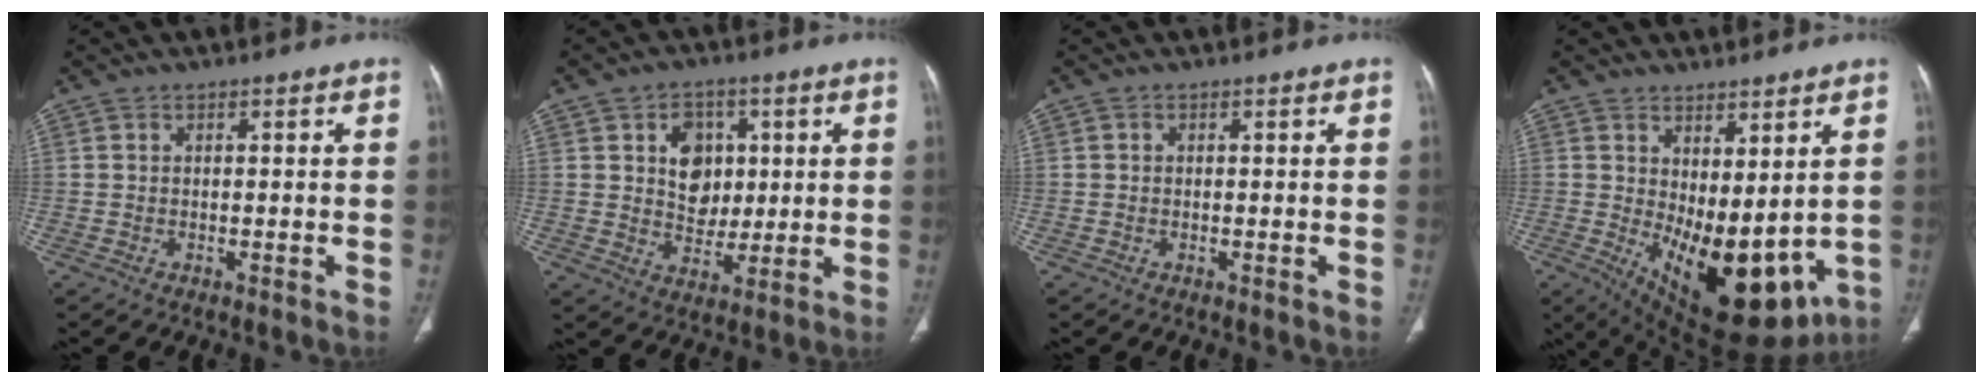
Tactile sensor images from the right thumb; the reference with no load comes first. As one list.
[{"total": 8.9, "force": [2.3, 7.1, 4.8], "torque": [-0.034, -0.008, 0.041]}, {"total": 0.0}, {"total": 17.2, "force": [-0.3, 8.2, 15.2], "torque": [-0.221, -0.033, 0.030]}]